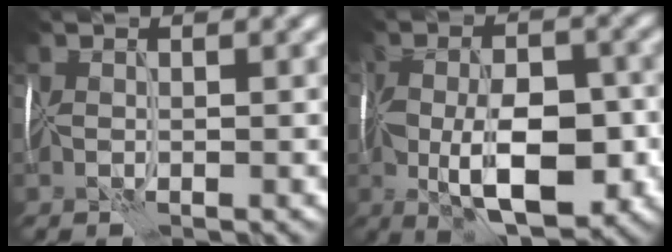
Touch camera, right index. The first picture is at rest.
{"total": 8.4, "force": [-2.1, 4.1, 7.1], "torque": [-0.117, -0.005, -0.035]}